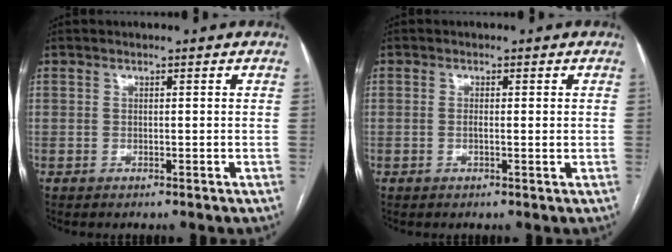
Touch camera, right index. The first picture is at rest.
{"total": 2.2, "force": [-0.1, 0.5, 2.1], "torque": [-0.036, -0.001, 0.000]}